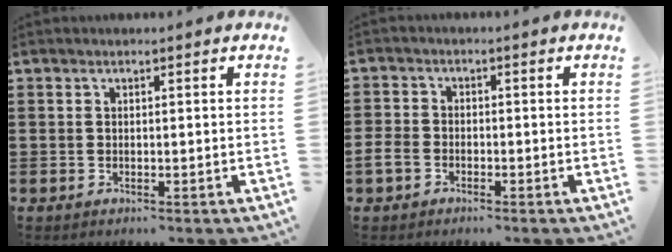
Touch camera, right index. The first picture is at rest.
{"total": 2.7, "force": [-1.6, 1.7, 1.3], "torque": [-0.048, -0.005, -0.037]}